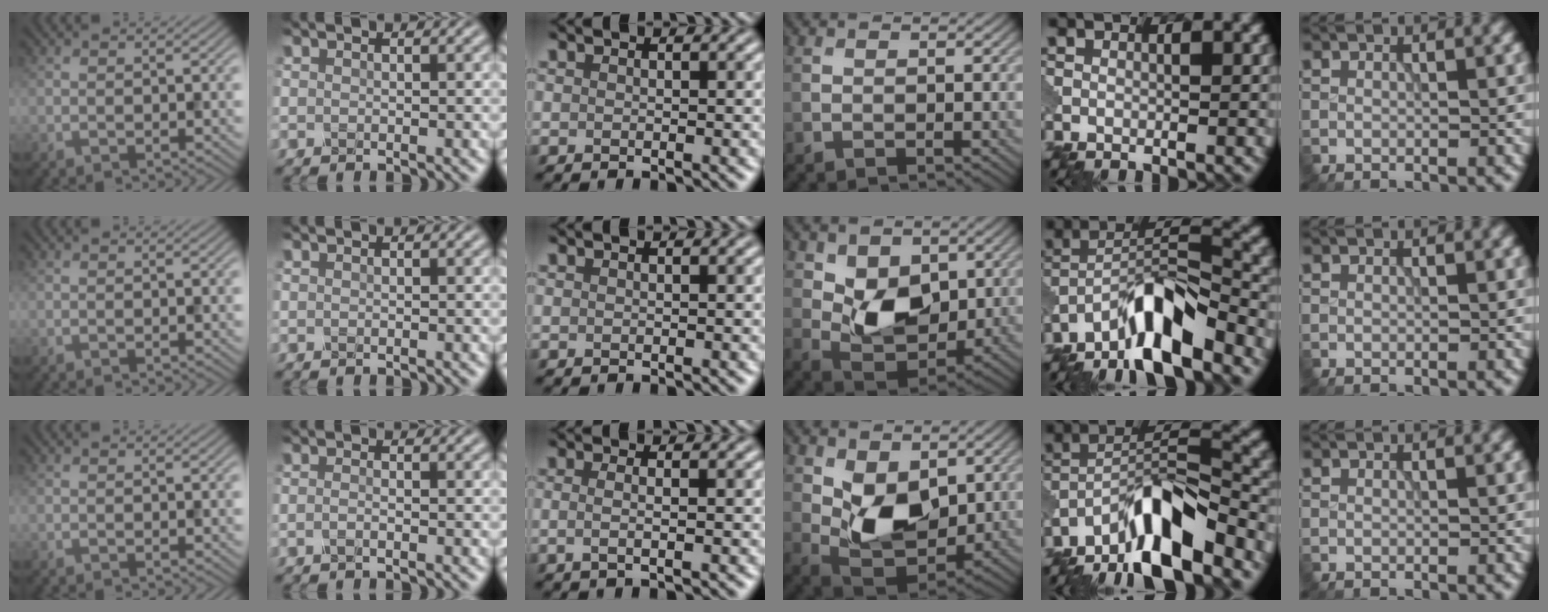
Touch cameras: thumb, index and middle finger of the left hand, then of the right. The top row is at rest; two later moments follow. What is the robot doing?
{"motion": "insert", "object": "pin"}